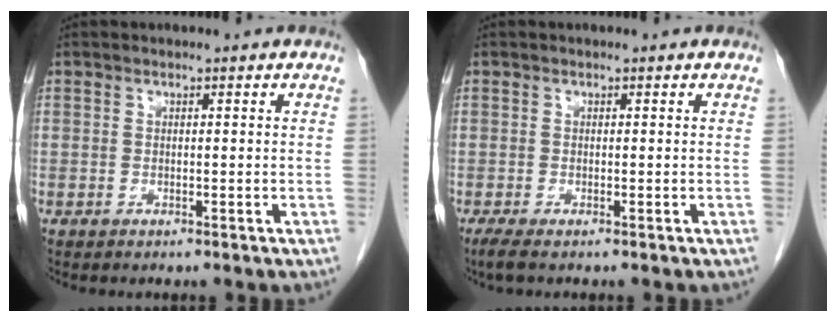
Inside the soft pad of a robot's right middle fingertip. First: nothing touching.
{"total": 2.1, "force": [-1.7, 0.2, 1.3], "torque": [-0.030, -0.010, -0.027]}